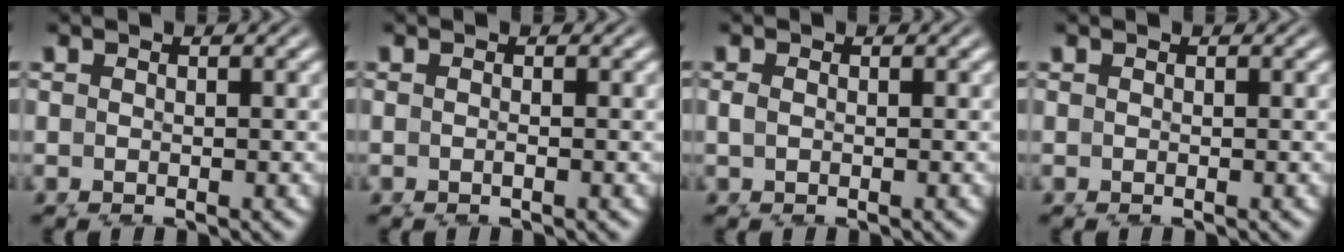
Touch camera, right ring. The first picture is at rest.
{"total": 0.6, "force": [0.0, -0.3, 0.5], "torque": [-0.008, -0.001, 0.001]}
{"total": 0.7, "force": [0.3, -0.4, 0.4], "torque": [-0.010, -0.005, 0.010]}
{"total": 0.0}